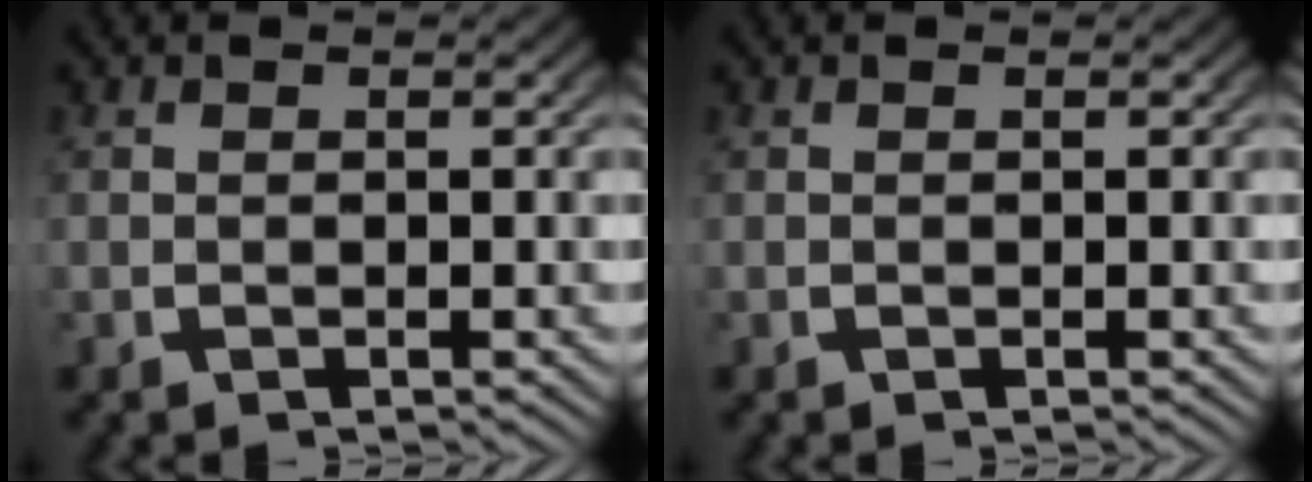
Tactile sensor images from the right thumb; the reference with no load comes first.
{"total": 0.0}